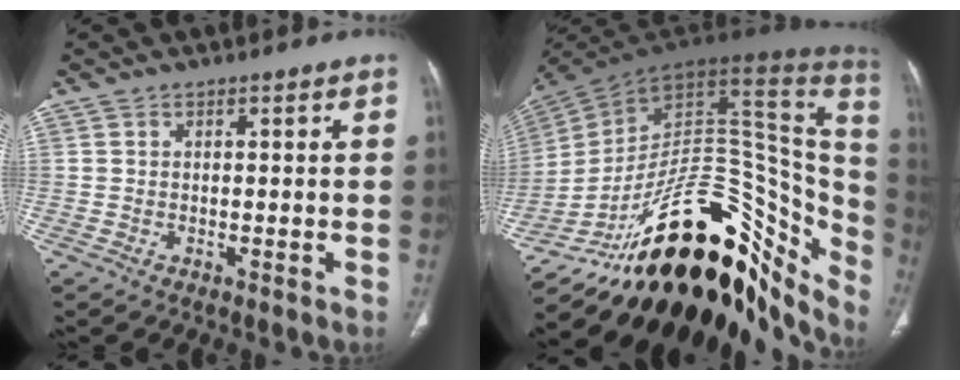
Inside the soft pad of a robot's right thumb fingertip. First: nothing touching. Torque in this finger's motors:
{"motor_torque": [5.01, 0.00, 0.73, -2.04, 0.59]}